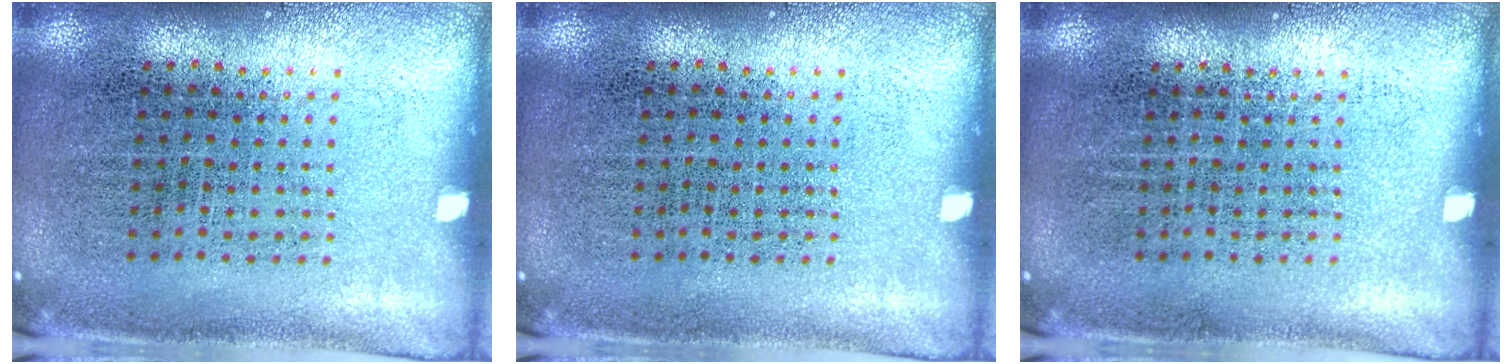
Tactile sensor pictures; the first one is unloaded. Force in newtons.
{"total": 0.0}
{"total": 0.0}